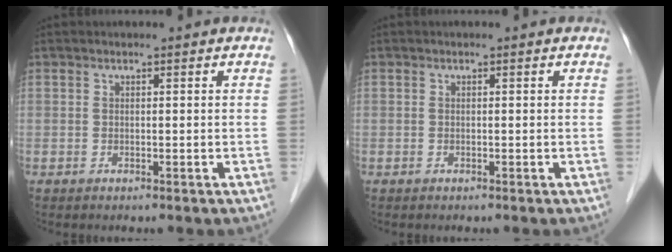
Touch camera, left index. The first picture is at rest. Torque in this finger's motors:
{"motor_torque": [-0.02, 0.00, 0.01, 0.00]}